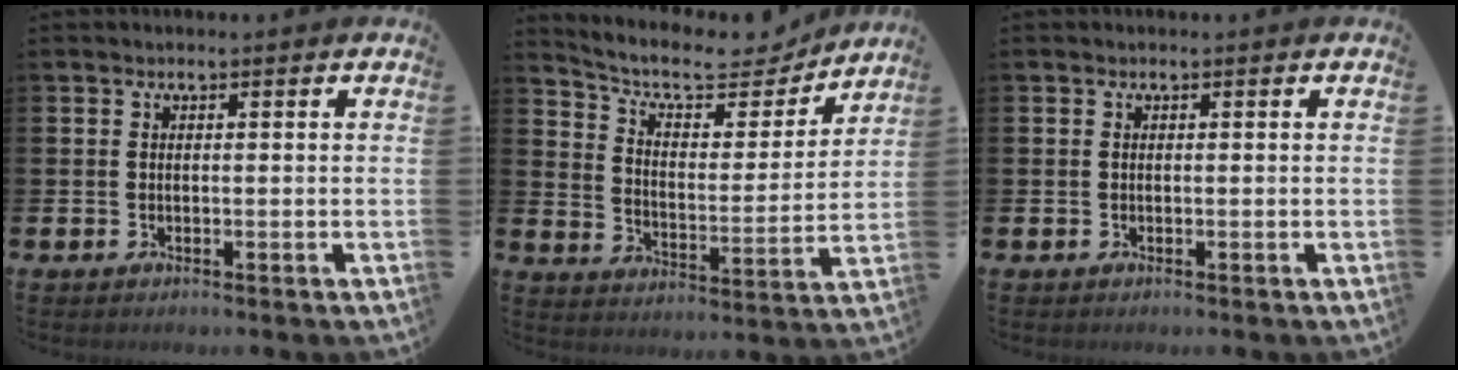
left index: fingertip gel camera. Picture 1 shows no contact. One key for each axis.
{"total": 9.0, "fx": 8.0, "fy": 2.9, "fz": 3.2, "tx": -0.088, "ty": -0.055, "tz": 0.135}
{"total": 0.0}